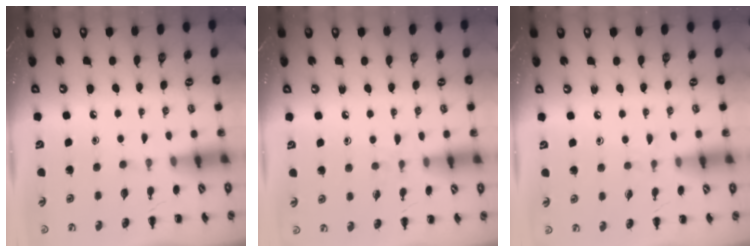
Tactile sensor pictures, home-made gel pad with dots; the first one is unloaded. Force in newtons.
{"total": 5.0, "press": 4.4, "slide": 2.3}
{"total": 3.7, "press": 3.4, "slide": 1.6}